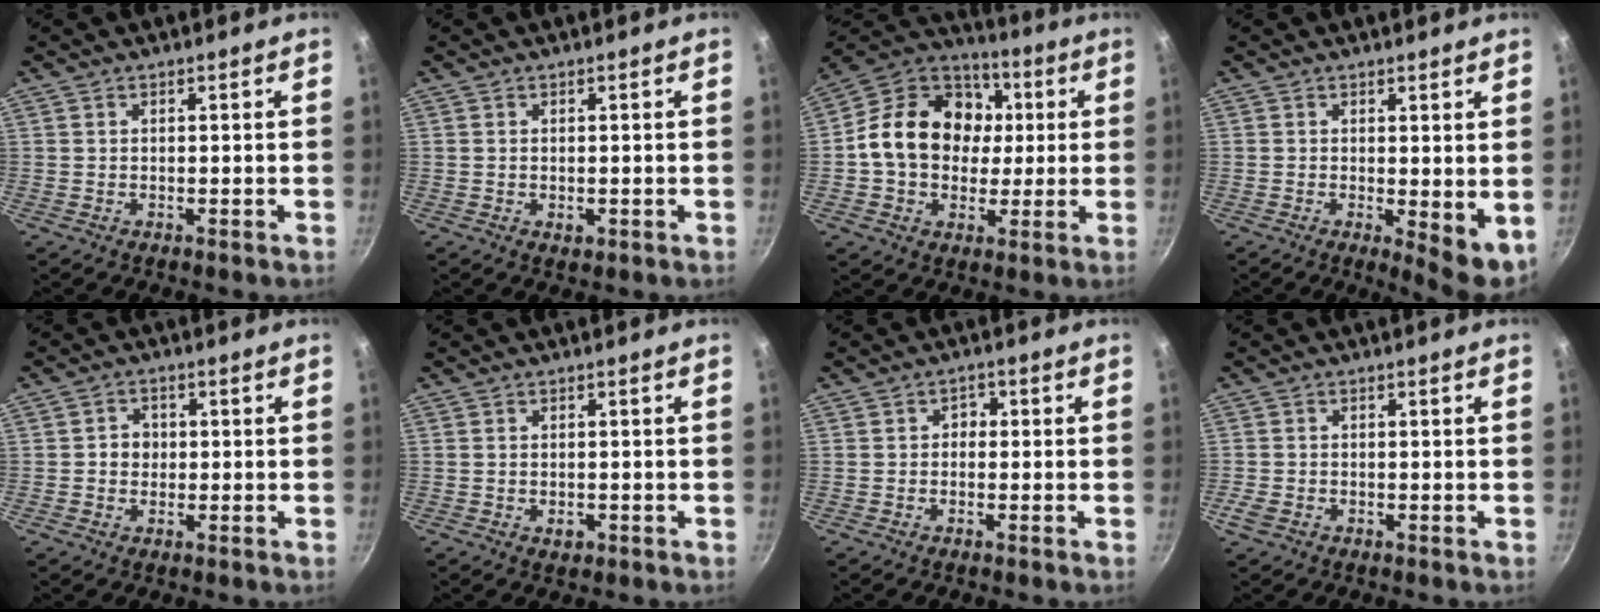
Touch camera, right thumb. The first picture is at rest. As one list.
[{"total": 1.6, "force": [-0.3, 1.0, 1.1], "torque": [-0.016, -0.003, -0.003]}, {"total": 19.4, "force": [1.7, 15.5, 11.6], "torque": [-0.167, 0.027, 0.014]}, {"total": 6.0, "force": [0.1, 2.3, 5.5], "torque": [-0.068, -0.011, 0.006]}, {"total": 3.2, "force": [-0.1, 2.9, 1.4], "torque": [-0.003, 0.006, -0.005]}, {"total": 1.9, "force": [-0.6, 1.3, 1.2], "torque": [-0.018, 0.000, -0.009]}, {"total": 1.8, "force": [-0.4, 1.5, 0.8], "torque": [-0.003, 0.008, -0.011]}, {"total": 2.3, "force": [-1.1, 1.6, 1.3], "torque": [-0.029, 0.001, -0.024]}]